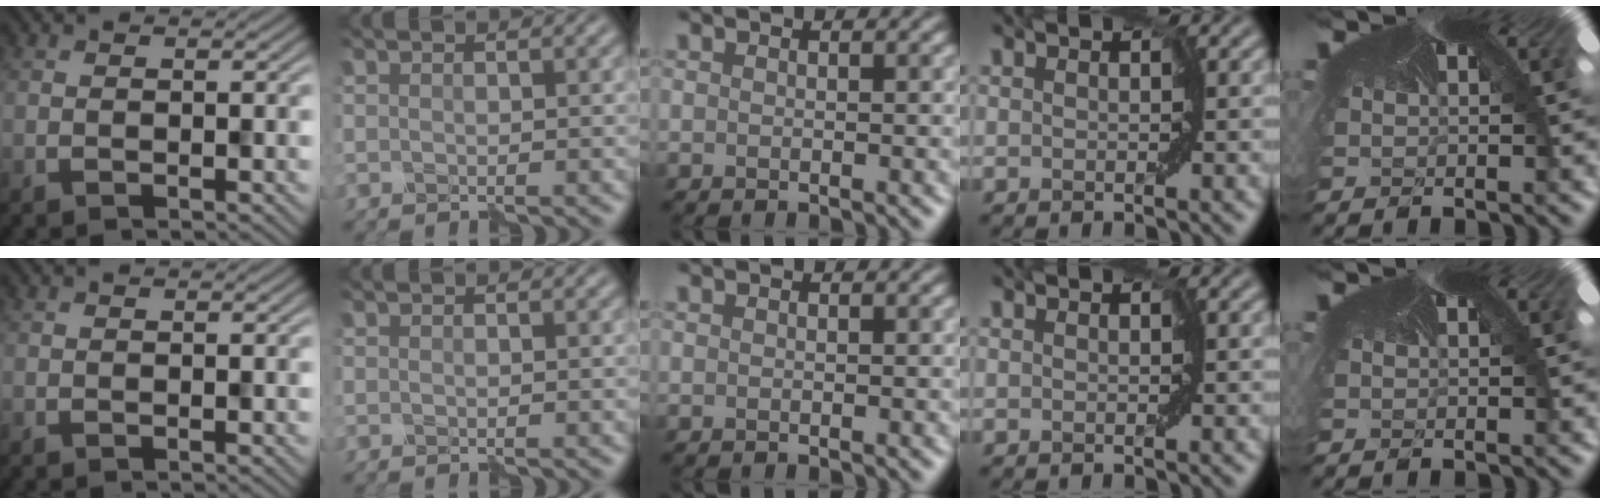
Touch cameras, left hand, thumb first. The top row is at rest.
{}